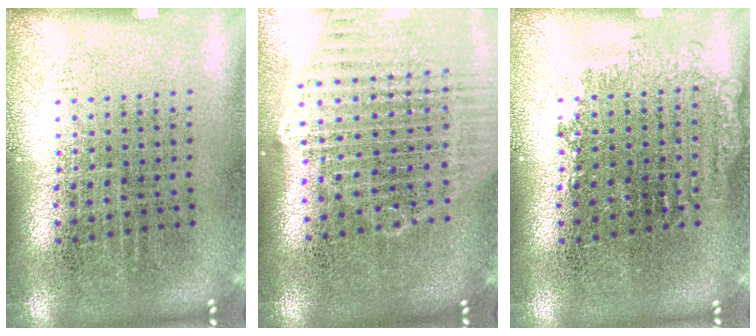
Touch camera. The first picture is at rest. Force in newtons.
{"total": 2.1, "press": 1.9, "slide": 0.9}
{"total": 1.2, "press": 1.2, "slide": 0.3}